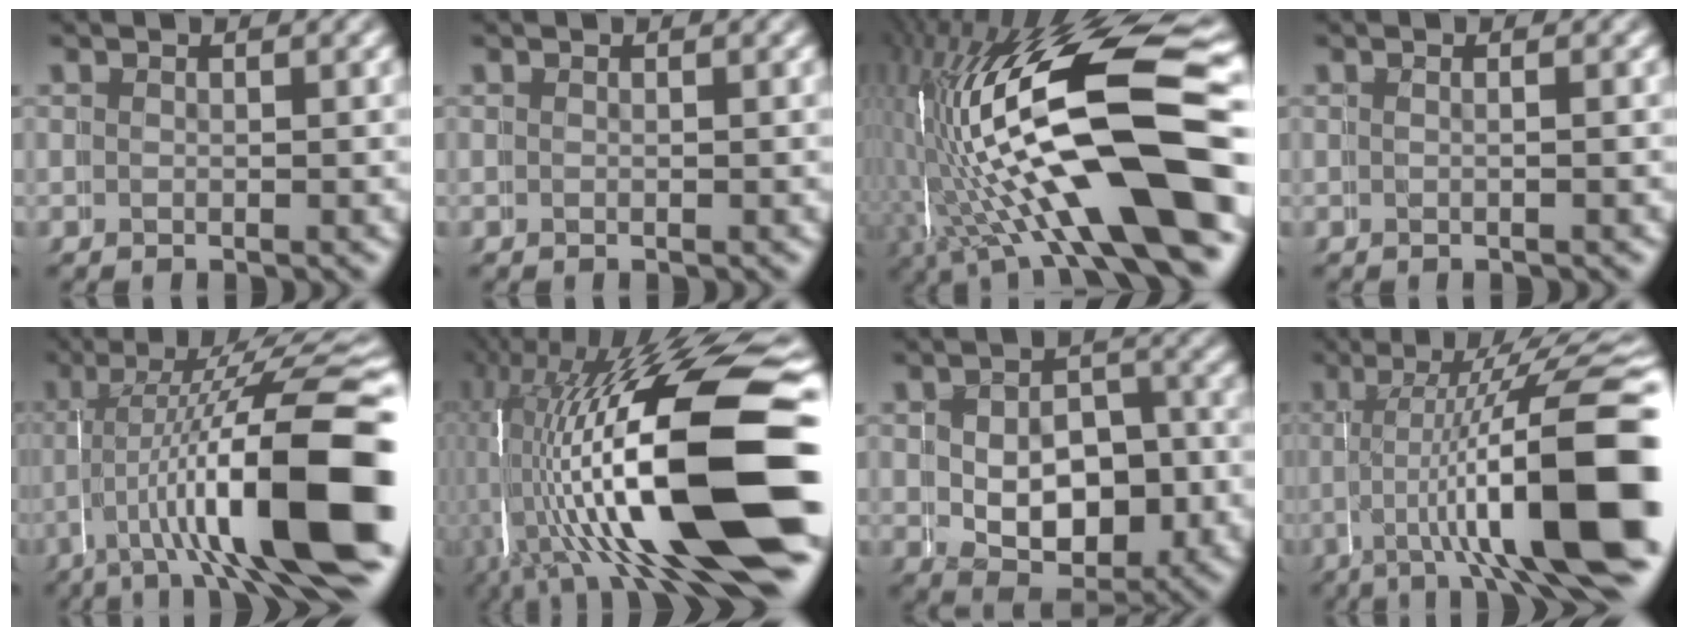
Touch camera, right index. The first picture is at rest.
{"total": 0.0}
{"total": 17.5, "force": [-1.0, 8.0, 15.5], "torque": [-0.278, -0.019, -0.007]}
{"total": 0.0}
{"total": 15.2, "force": [-1.5, 4.2, 14.5], "torque": [-0.209, 0.007, -0.025]}
{"total": 19.2, "force": [-2.9, 8.4, 17.0], "torque": [-0.274, -0.031, -0.022]}
{"total": 6.7, "force": [-0.7, 5.2, 4.2], "torque": [-0.059, -0.031, -0.006]}
{"total": 13.8, "force": [-1.2, 4.0, 13.2], "torque": [-0.177, 0.009, -0.021]}